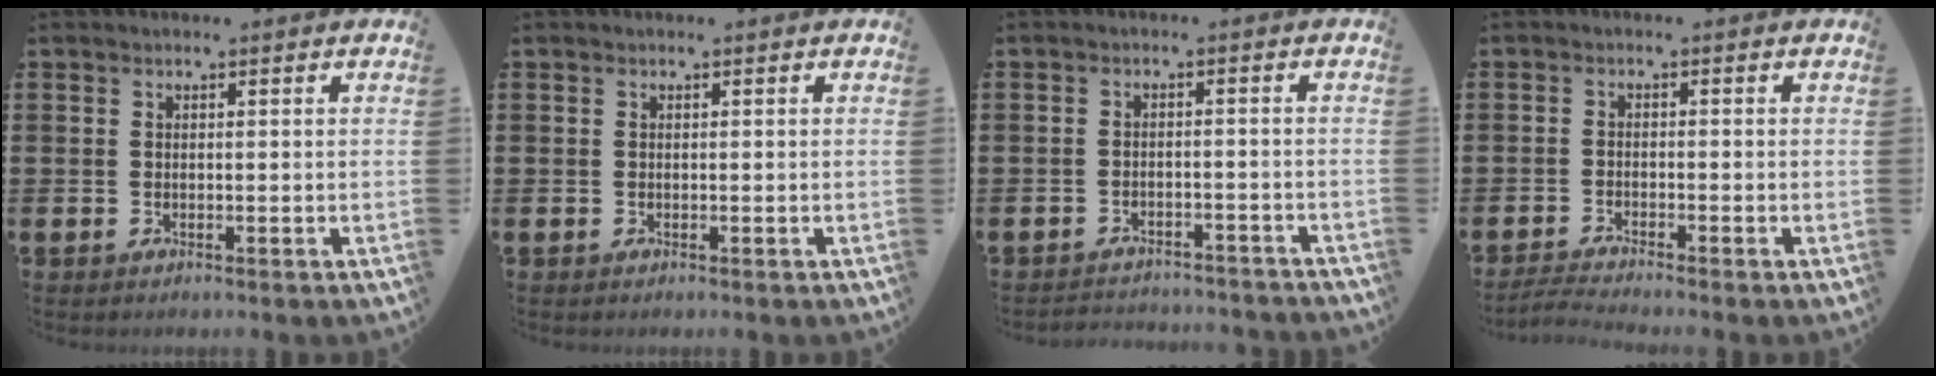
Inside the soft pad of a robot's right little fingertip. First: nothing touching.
{"total": 0.0}
{"total": 2.2, "force": [-2.2, -0.1, -0.3], "torque": [-0.002, 0.003, -0.048]}
{"total": 1.7, "force": [-1.5, -0.1, 0.7], "torque": [-0.011, 0.003, -0.029]}